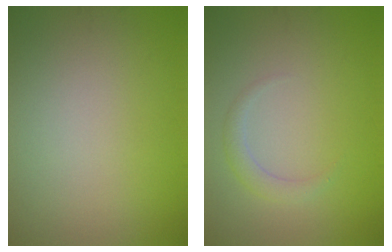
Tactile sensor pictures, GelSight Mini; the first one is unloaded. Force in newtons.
{"total": 1.6, "press": 1.6, "slide": 0.1}